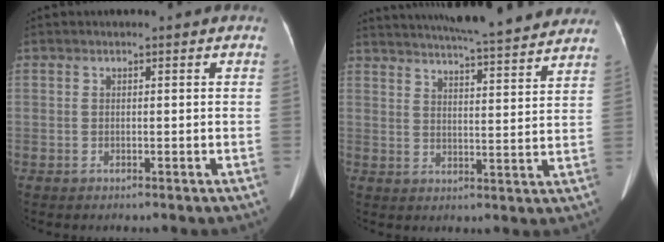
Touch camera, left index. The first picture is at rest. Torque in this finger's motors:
{"motor_torque": [0.88, -1.26, 0.34, 0.10]}